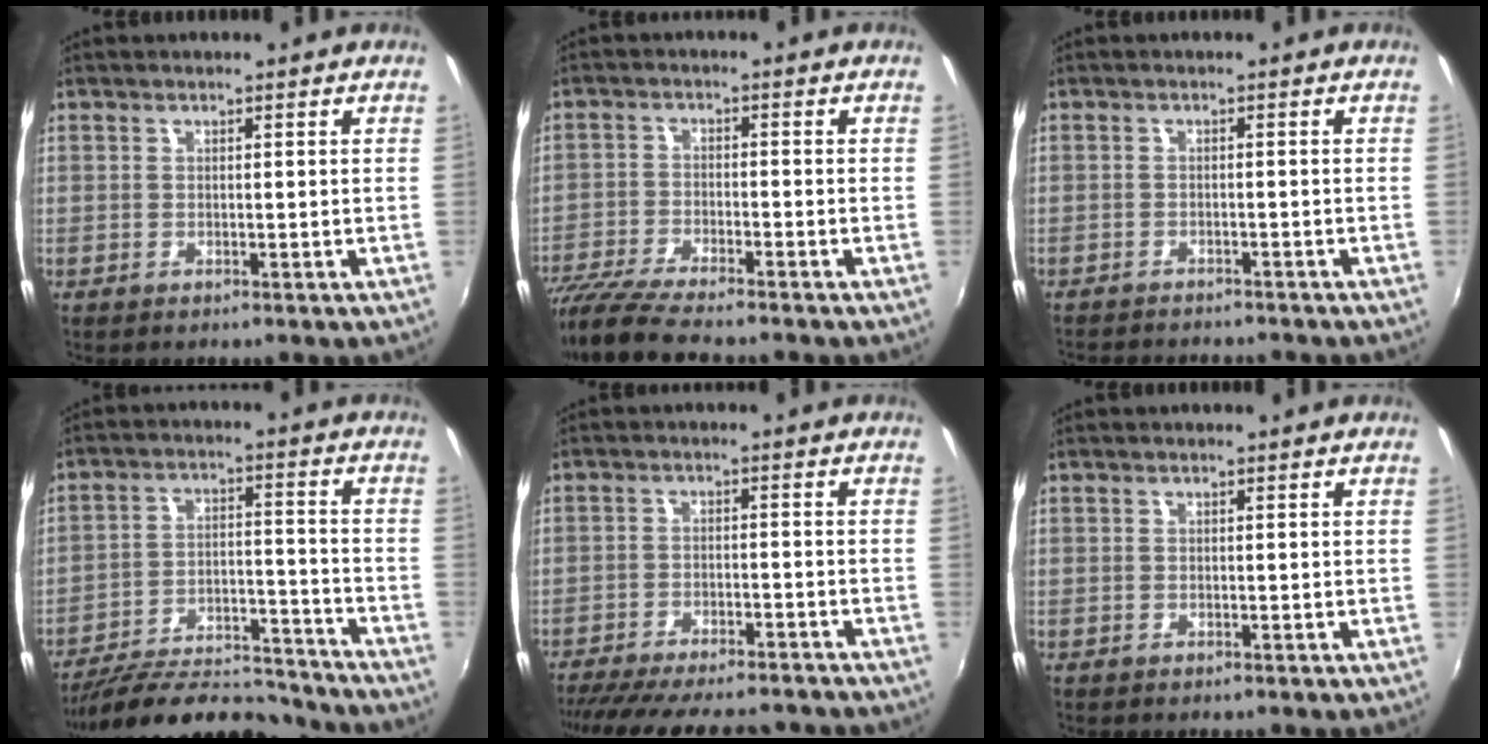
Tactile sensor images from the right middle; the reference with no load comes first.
{"total": 10.1, "force": [-8.9, 0.9, 4.6], "torque": [-0.113, -0.030, -0.164]}
{"total": 7.2, "force": [-6.6, 1.3, 2.4], "torque": [-0.059, -0.014, -0.096]}
{"total": 20.7, "force": [-18.6, 5.4, 7.4], "torque": [-0.141, 0.004, -0.263]}
{"total": 19.3, "force": [-16.6, 4.7, 8.6], "torque": [-0.173, -0.020, -0.234]}
{"total": 0.0}